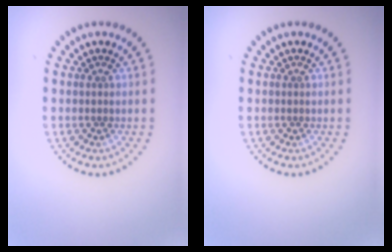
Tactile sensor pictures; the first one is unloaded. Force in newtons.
{"total": 0.0}